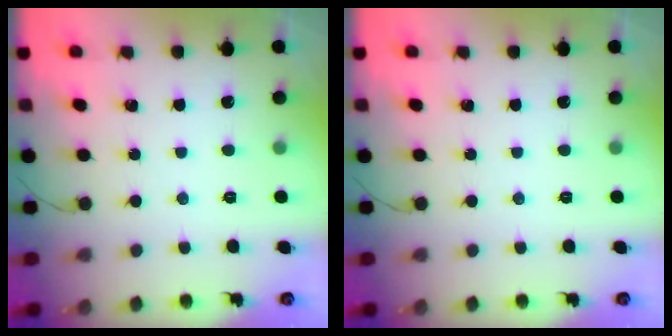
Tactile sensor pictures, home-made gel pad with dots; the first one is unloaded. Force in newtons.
{"total": 0.0}